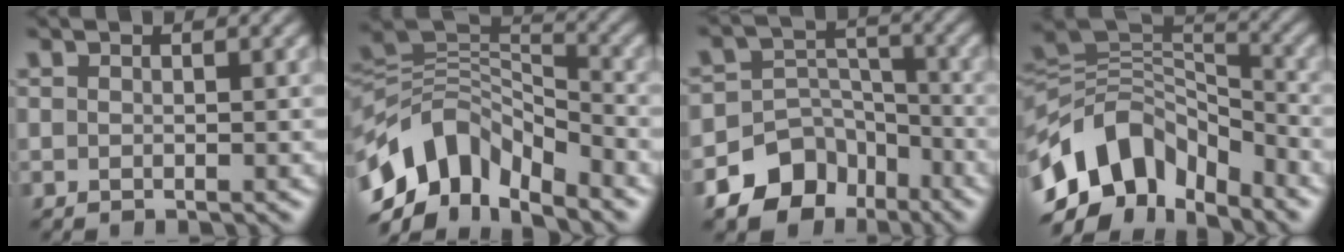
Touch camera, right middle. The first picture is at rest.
{"total": 10.2, "force": [-5.7, 5.6, 6.3], "torque": [-0.110, 0.011, -0.115]}
{"total": 9.5, "force": [-6.3, 6.6, 2.6], "torque": [-0.042, 0.006, -0.111]}
{"total": 10.6, "force": [-5.9, 6.4, 6.0], "torque": [-0.106, 0.019, -0.119]}